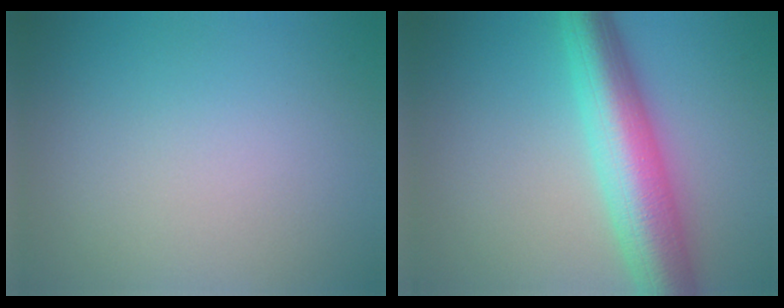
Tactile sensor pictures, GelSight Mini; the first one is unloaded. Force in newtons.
{"total": 8.6, "press": 8.5, "slide": 0.3}